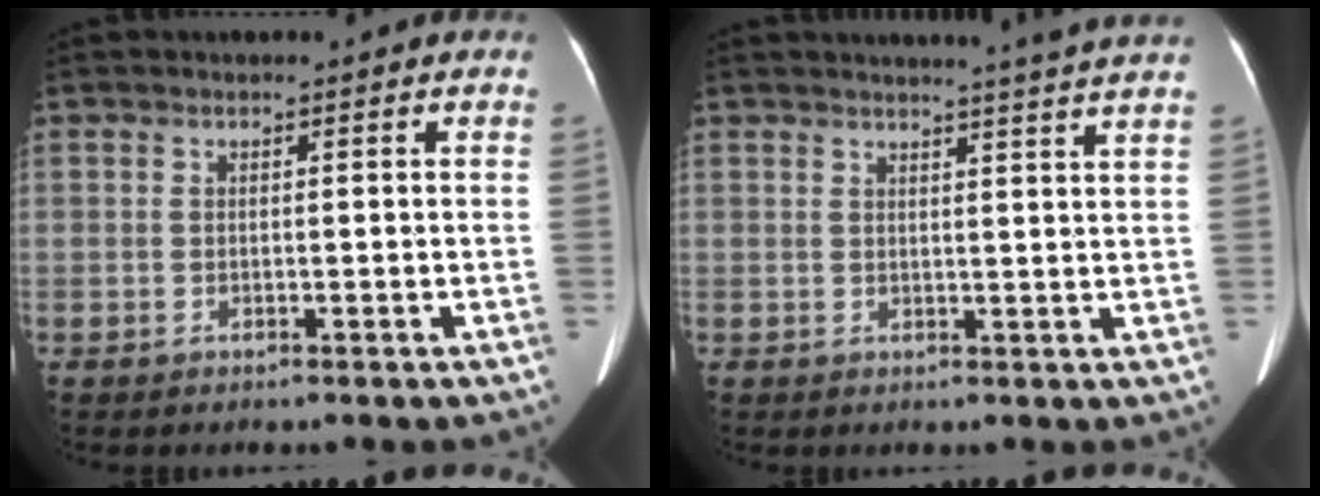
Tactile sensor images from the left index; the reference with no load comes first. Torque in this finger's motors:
{"motor_torque": [-0.77, -0.67, -0.17, 0.01]}